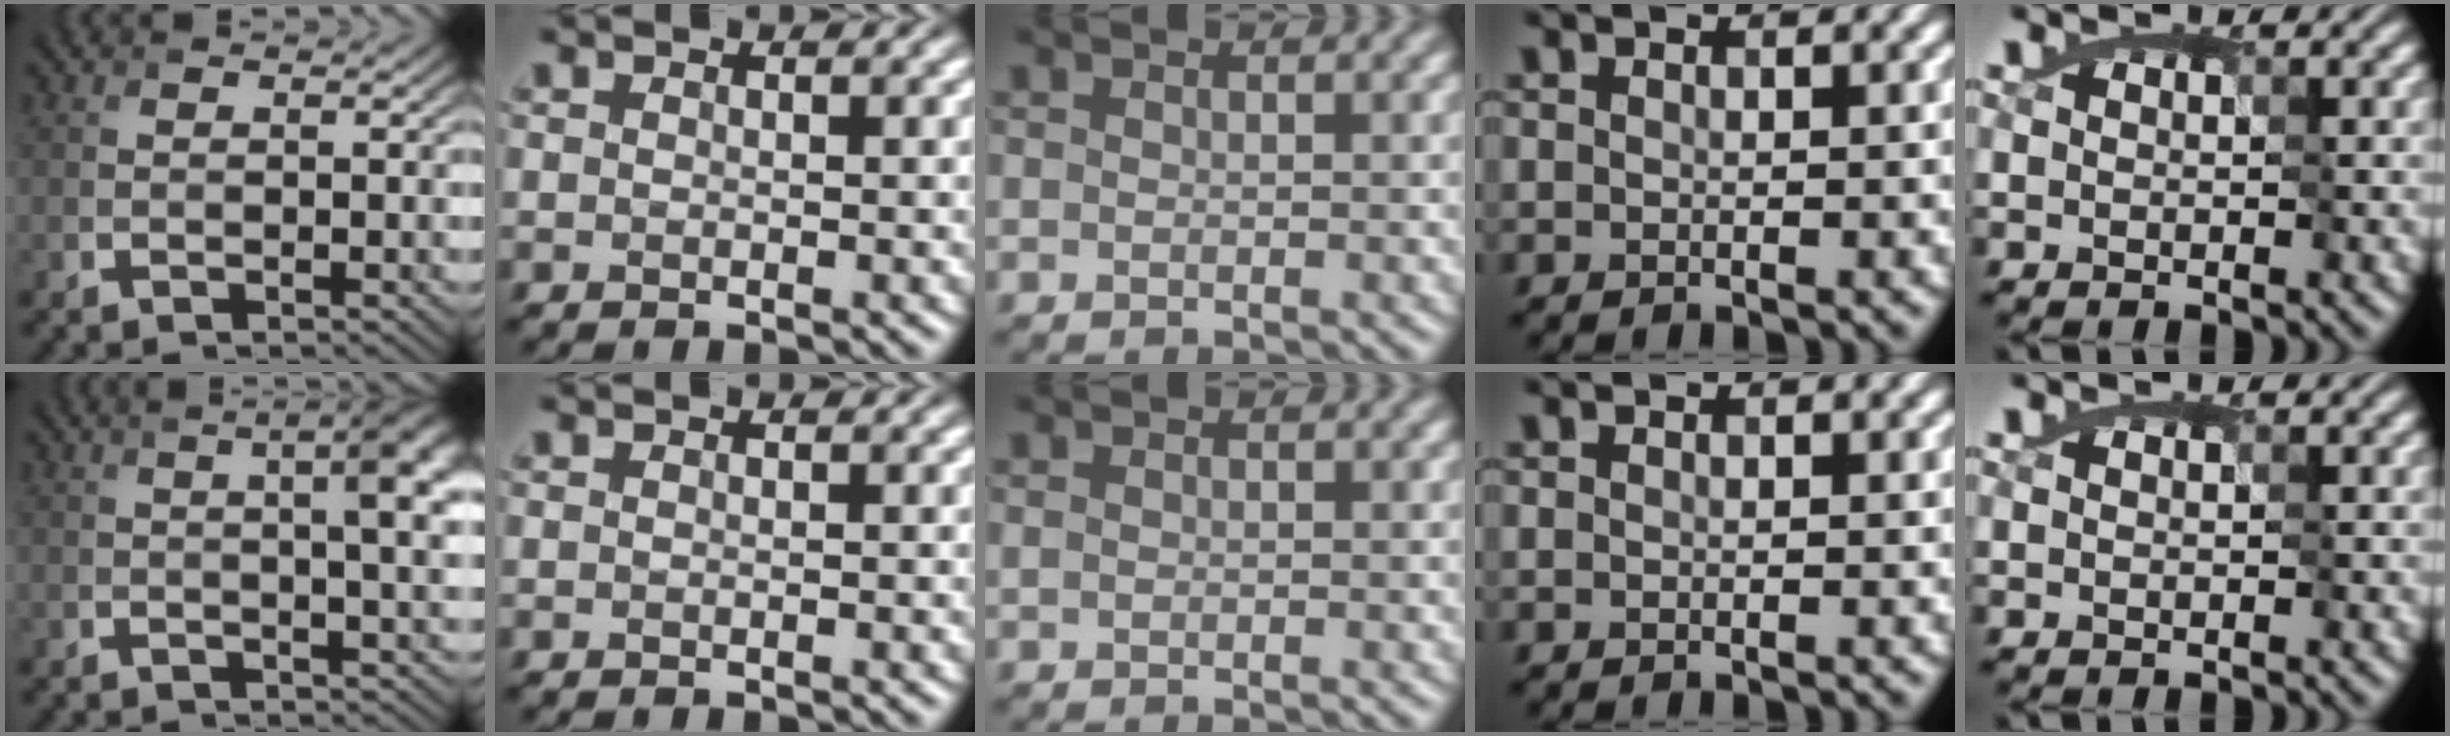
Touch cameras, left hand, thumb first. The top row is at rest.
{"thumb": {"total": 7.1, "force": [1.4, 2.1, 6.6], "torque": [-0.083, 0.016, 0.017]}}